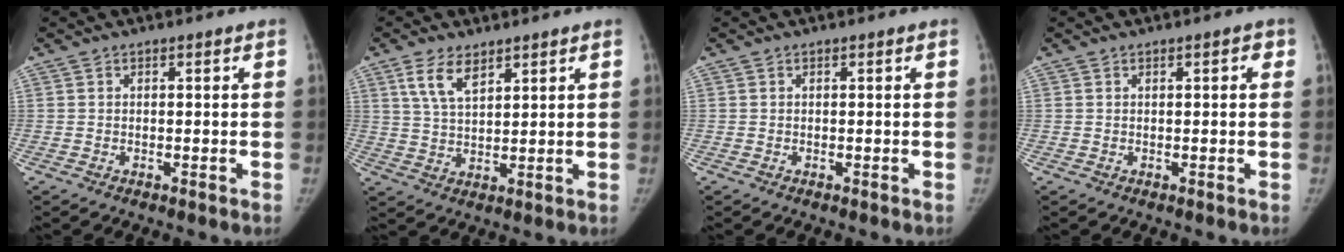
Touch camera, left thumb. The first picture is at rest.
{"total": 6.4, "force": [3.8, 3.0, 4.2], "torque": [-0.072, -0.016, 0.078]}
{"total": 0.0}
{"total": 1.5, "force": [0.5, 0.5, 1.3], "torque": [-0.012, 0.003, 0.005]}